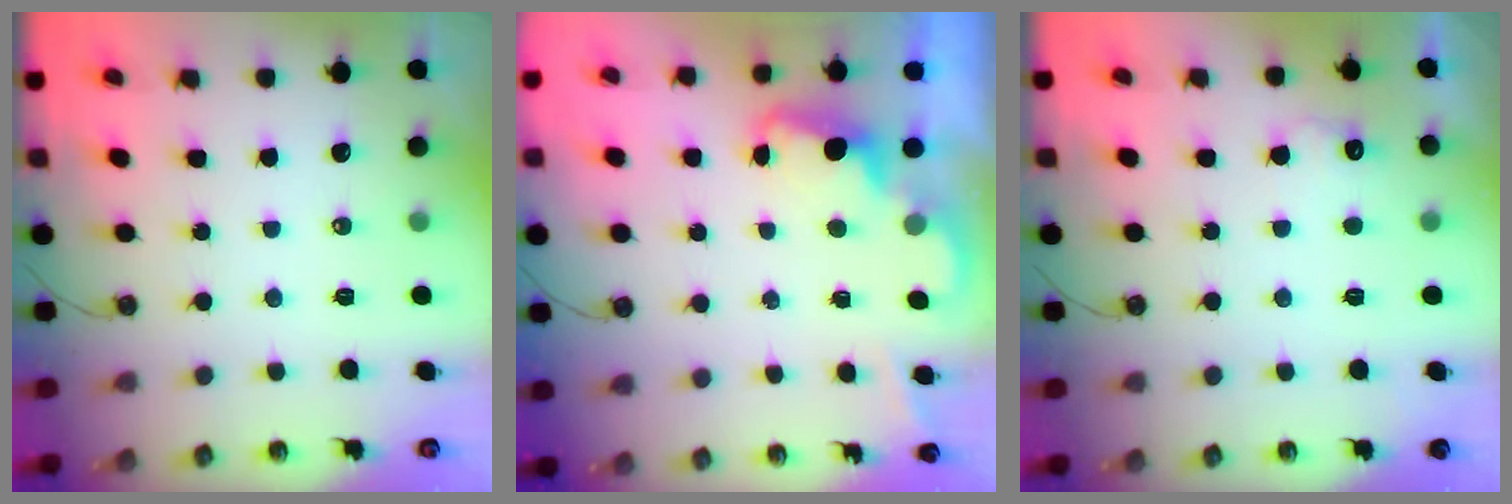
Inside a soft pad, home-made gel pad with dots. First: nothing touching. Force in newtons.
{"total": 2.5, "press": 2.4, "slide": 0.5}
{"total": 5.7, "press": 5.5, "slide": 1.3}